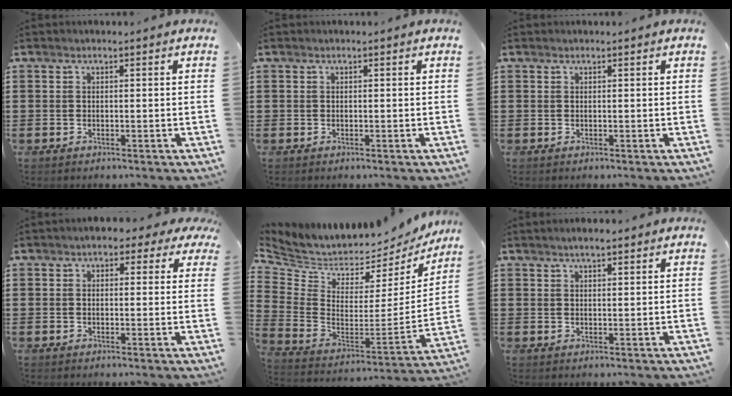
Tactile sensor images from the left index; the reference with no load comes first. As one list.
[{"total": 0.0}, {"total": 0.0}, {"total": 2.4, "force": [1.4, 1.4, 1.3], "torque": [-0.024, 0.008, 0.021]}, {"total": 4.1, "force": [3.5, 1.7, 1.3], "torque": [-0.052, -0.048, 0.057]}, {"total": 1.9, "force": [1.6, 0.3, 1.0], "torque": [-0.021, 0.004, 0.030]}]